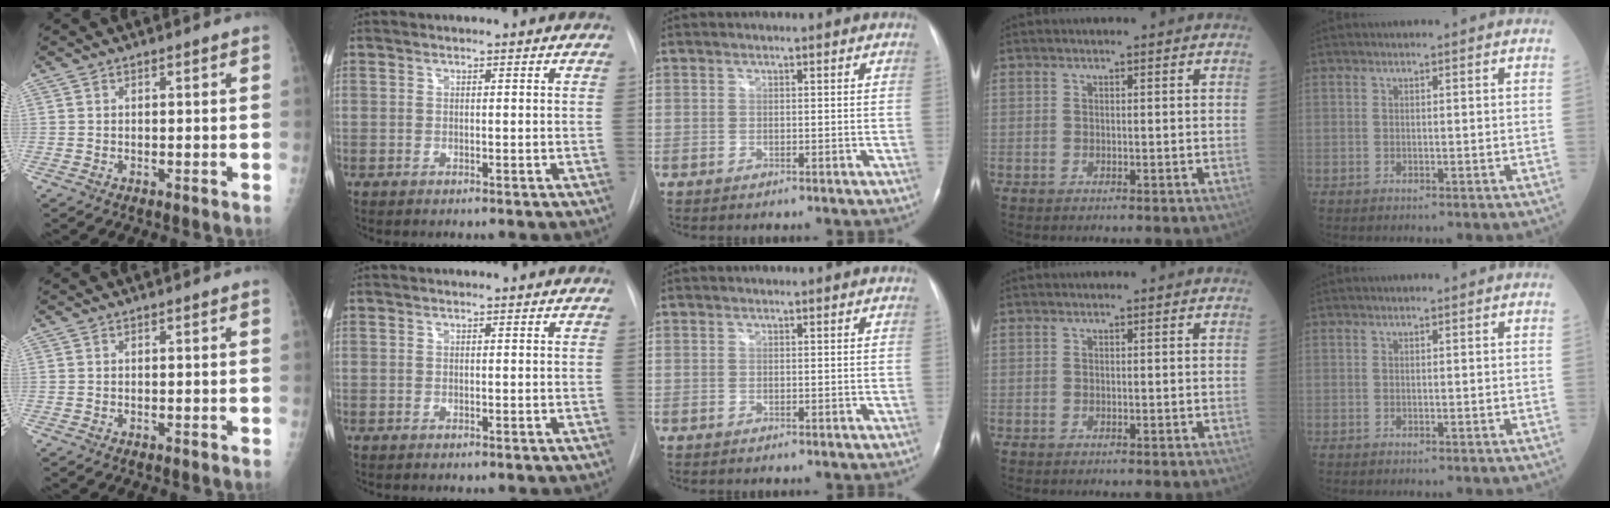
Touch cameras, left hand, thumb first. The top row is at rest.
{}